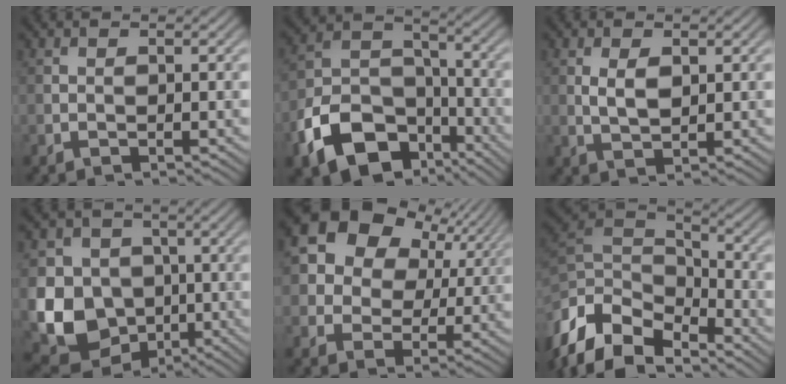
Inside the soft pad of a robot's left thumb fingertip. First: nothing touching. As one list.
[{"total": 13.7, "force": [-7.5, 8.9, 7.3], "torque": [-0.171, -0.033, -0.140]}, {"total": 3.0, "force": [0.8, 1.5, 2.4], "torque": [-0.054, -0.004, 0.019]}, {"total": 13.8, "force": [-2.6, 11.9, 6.4], "torque": [-0.159, -0.039, -0.065]}, {"total": 13.9, "force": [6.0, 10.1, 7.4], "torque": [-0.176, 0.047, 0.101]}, {"total": 12.8, "force": [-6.7, 7.7, 7.7], "torque": [-0.217, -0.013, -0.116]}]